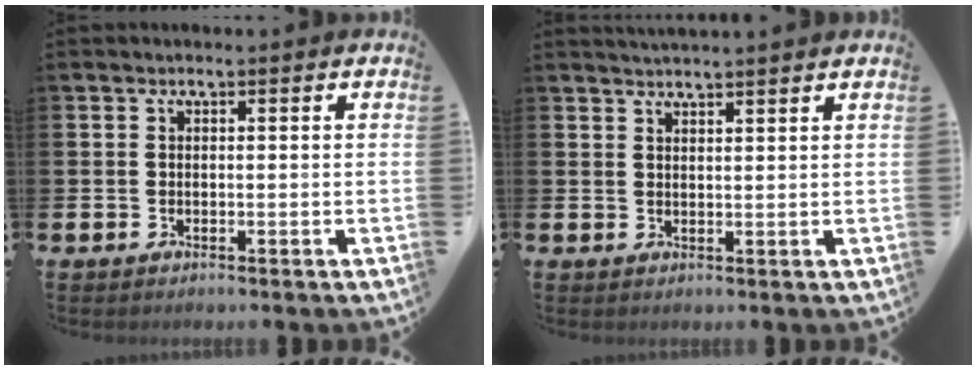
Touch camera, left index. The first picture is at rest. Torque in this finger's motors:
{"motor_torque": [0.65, -1.48, 0.15, 0.02]}